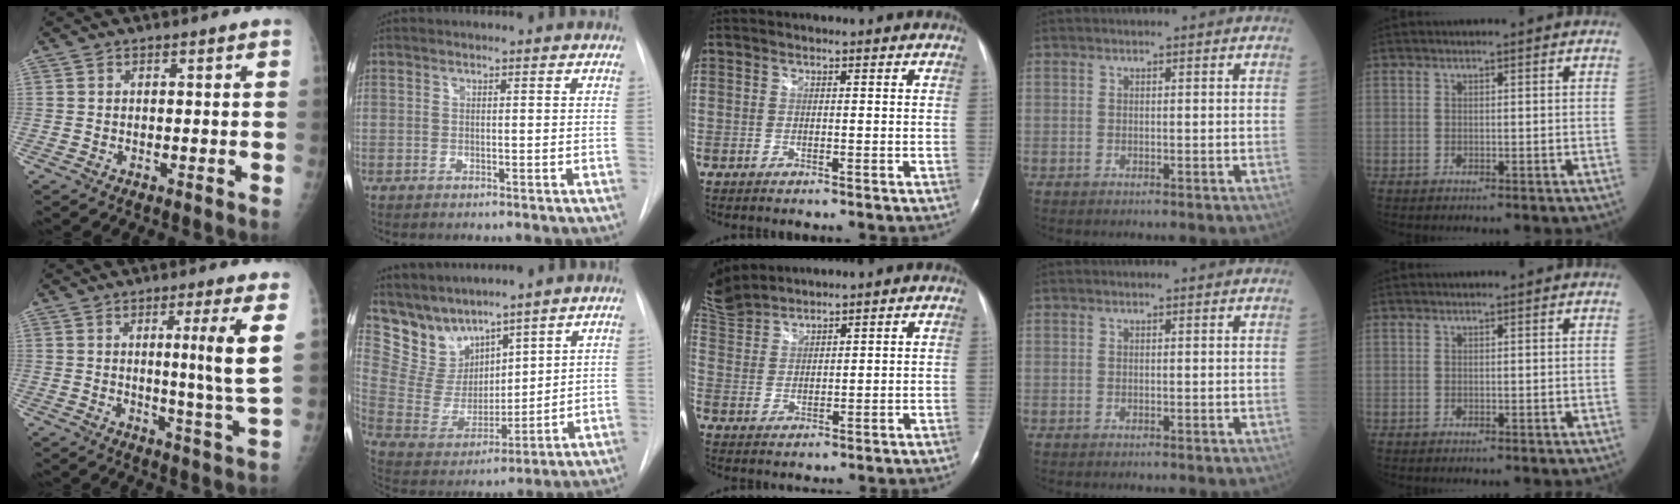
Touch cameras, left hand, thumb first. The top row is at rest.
{"thumb": {"total": 9.5, "force": [2.8, -1.3, 9.0], "torque": [-0.142, -0.032, 0.045]}, "index": {"total": 9.2, "force": [8.4, 3.6, 1.0], "torque": [-0.046, 0.019, 0.186]}, "middle": {"total": 9.3, "force": [8.8, 2.3, 2.1], "torque": [-0.072, 0.017, 0.188]}}